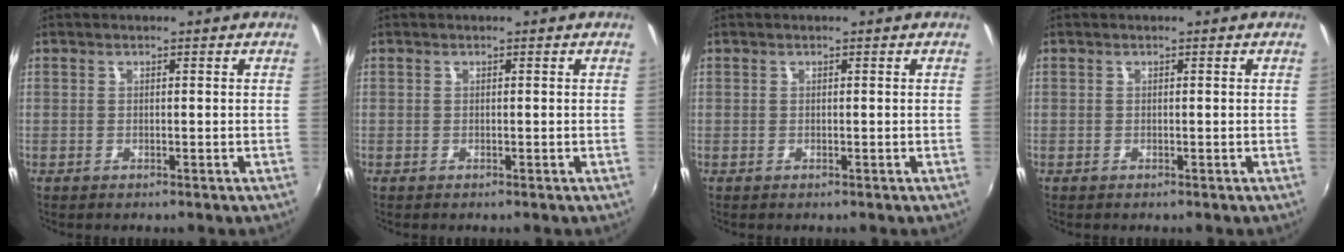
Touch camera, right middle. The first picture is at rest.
{"total": 0.0}
{"total": 0.0}
{"total": 0.0}